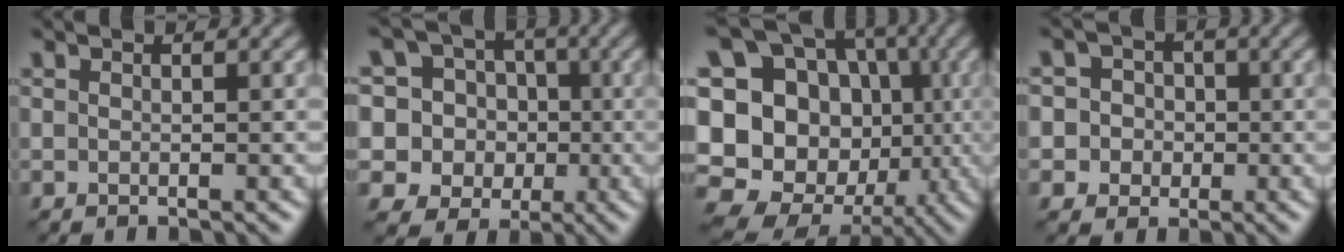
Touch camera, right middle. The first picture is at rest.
{"total": 11.1, "force": [1.0, 10.5, 3.5], "torque": [-0.116, 0.048, -0.009]}
{"total": 21.8, "force": [-2.6, 19.4, 9.7], "torque": [-0.209, 0.030, -0.066]}
{"total": 5.6, "force": [0.1, 5.4, 1.4], "torque": [-0.011, 0.033, -0.025]}